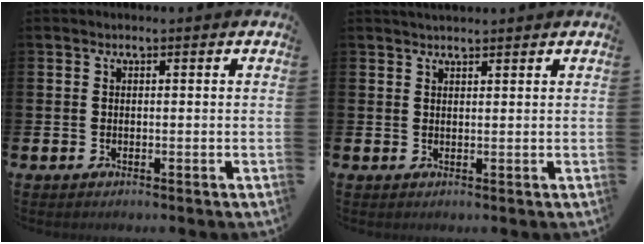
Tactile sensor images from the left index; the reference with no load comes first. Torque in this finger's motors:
{"motor_torque": [0.00, -0.06, 0.01, 0.04]}